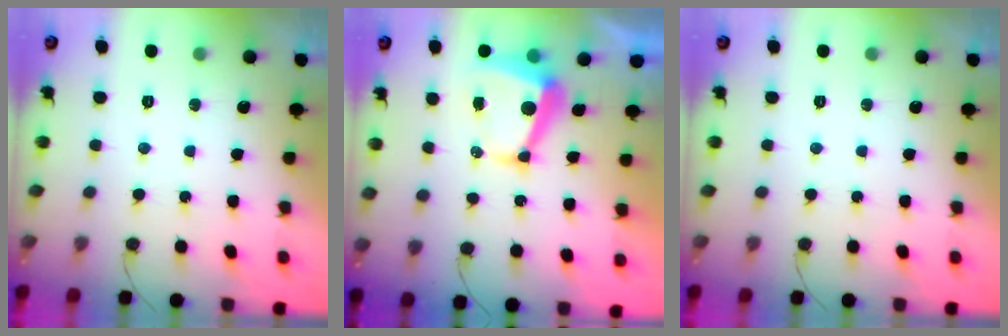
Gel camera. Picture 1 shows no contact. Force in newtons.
{"total": 7.1, "press": 7.1, "slide": 1.0}
{"total": 0.0}